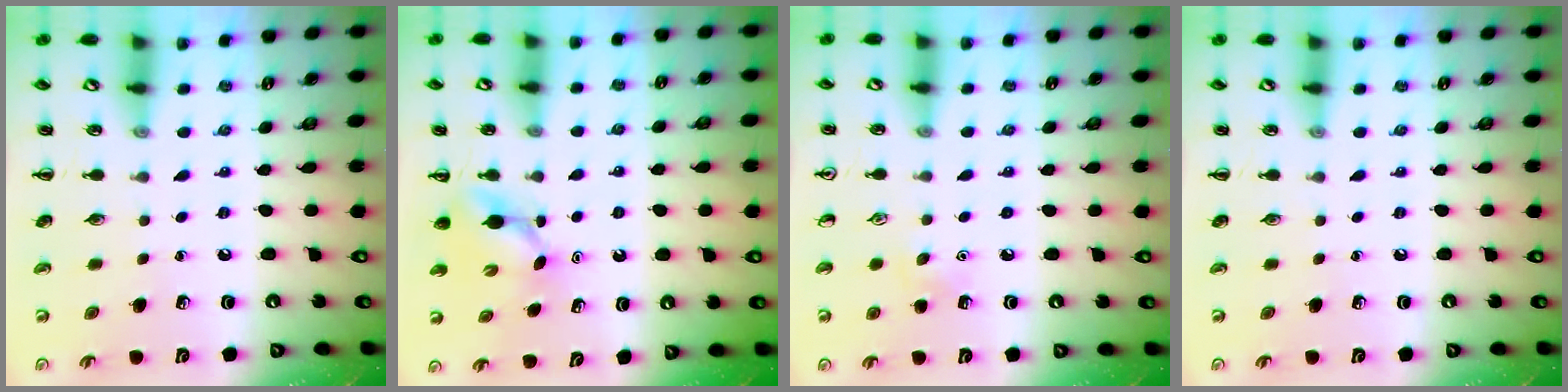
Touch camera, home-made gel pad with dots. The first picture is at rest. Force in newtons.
{"total": 4.1, "press": 4.0, "slide": 1.0}
{"total": 5.5, "press": 5.3, "slide": 1.5}
{"total": 0.0}